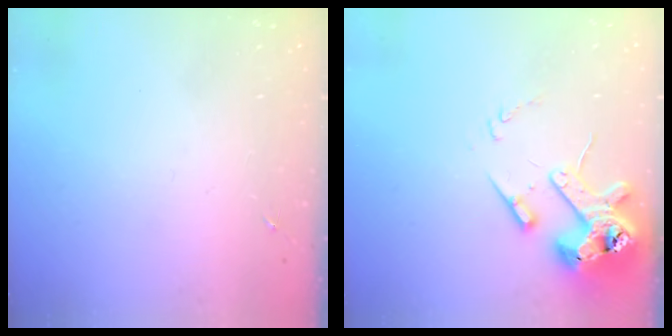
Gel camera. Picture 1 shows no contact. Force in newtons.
{"total": 14.6, "press": 14.5, "slide": 2.0}